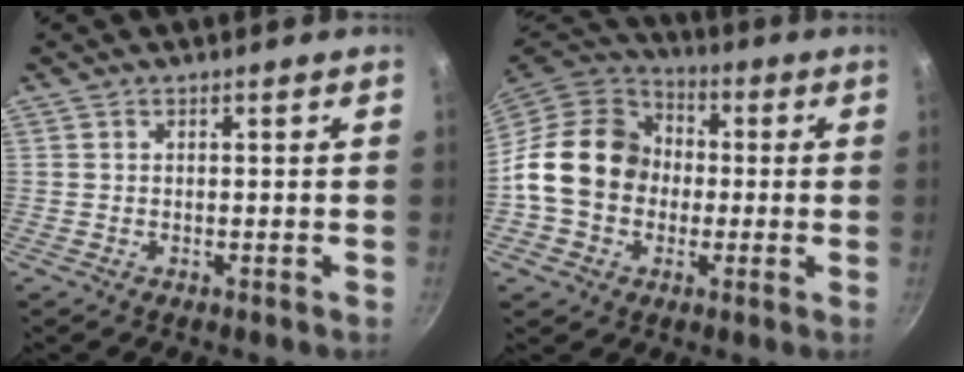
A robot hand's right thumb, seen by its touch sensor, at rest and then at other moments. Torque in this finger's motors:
{"motor_torque": [0.76, 3.04, 1.04, -0.86, 0.53]}